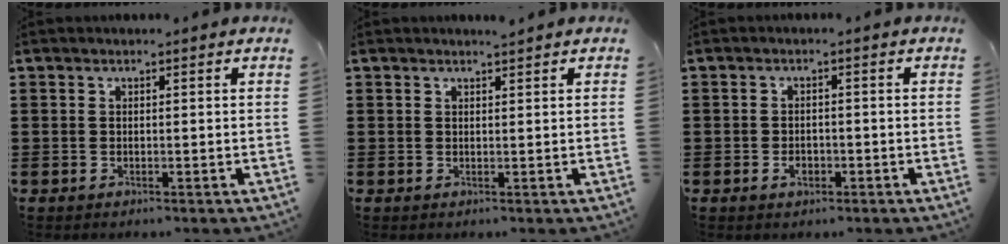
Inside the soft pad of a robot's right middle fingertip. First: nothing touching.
{"total": 0.6, "force": [0.5, -0.3, 0.0], "torque": [-0.008, 0.000, 0.011]}
{"total": 2.0, "force": [-1.0, 1.2, 1.2], "torque": [-0.027, -0.002, -0.020]}